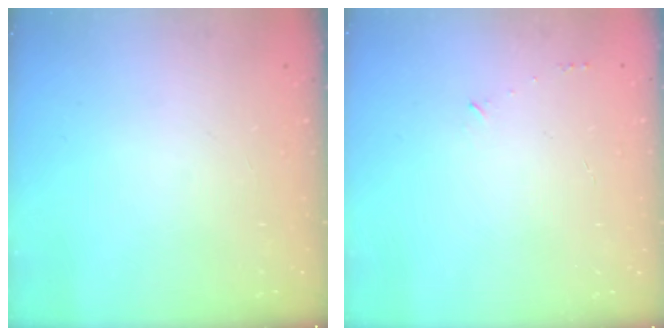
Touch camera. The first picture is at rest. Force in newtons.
{"total": 3.9, "press": 3.9, "slide": 0.5}